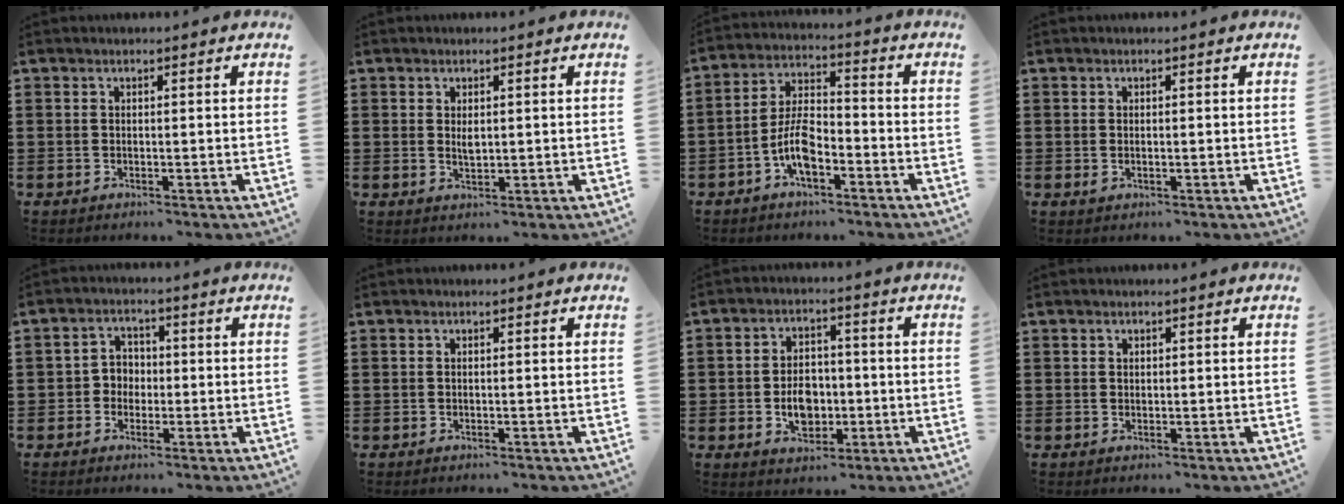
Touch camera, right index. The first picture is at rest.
{"total": 1.9, "force": [0.5, 0.8, 1.6], "torque": [-0.033, 0.002, 0.009]}
{"total": 7.1, "force": [-3.2, 3.0, 5.6], "torque": [-0.135, -0.003, -0.066]}
{"total": 0.8, "force": [0.0, 0.4, 0.7], "torque": [-0.013, 0.003, -0.001]}
{"total": 3.0, "force": [-0.7, 2.7, 1.1], "torque": [-0.032, 0.010, -0.020]}
{"total": 0.0}
{"total": 6.0, "force": [-1.1, 4.1, 4.2], "torque": [-0.058, -0.003, -0.024]}
{"total": 0.8, "force": [0.4, 0.6, 0.2], "torque": [-0.006, 0.003, 0.009]}